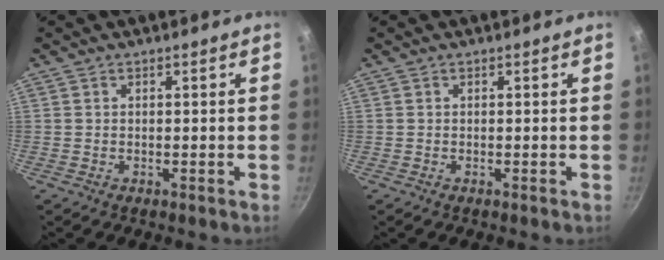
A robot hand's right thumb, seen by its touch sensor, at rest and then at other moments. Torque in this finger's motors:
{"motor_torque": [0.30, 0.07, -0.05, -0.53, -0.03]}